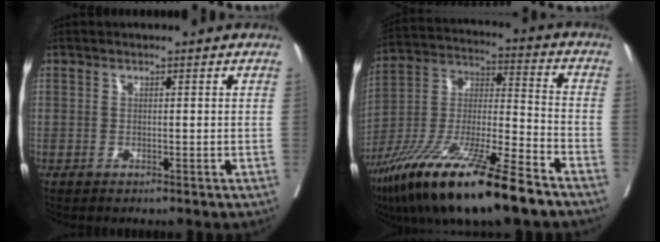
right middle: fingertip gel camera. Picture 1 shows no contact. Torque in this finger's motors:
{"motor_torque": [1.22, -0.92, 1.06, 0.21]}